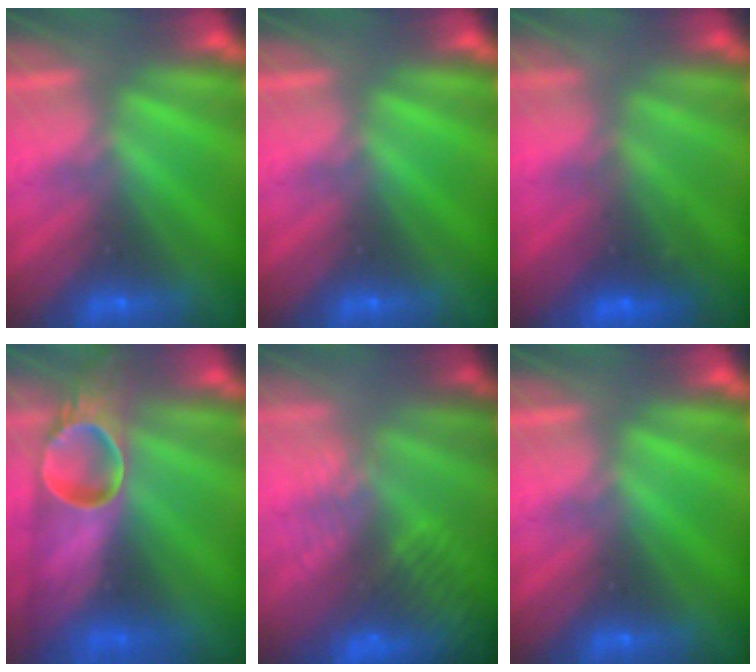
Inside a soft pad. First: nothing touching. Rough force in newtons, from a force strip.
{"total": 0.0}
{"total": 8.6}
{"total": 6.9}
{"total": 8.3}
{"total": 0.0}